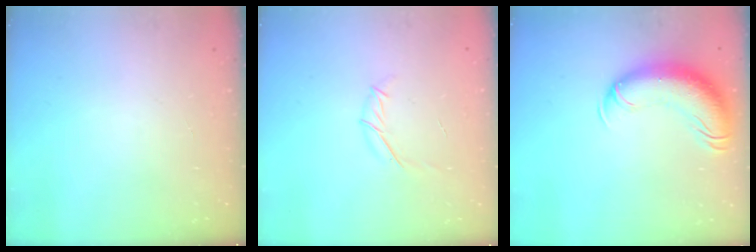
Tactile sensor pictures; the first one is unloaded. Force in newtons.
{"total": 6.7, "press": 6.5, "slide": 1.5}
{"total": 13.8, "press": 13.4, "slide": 3.2}